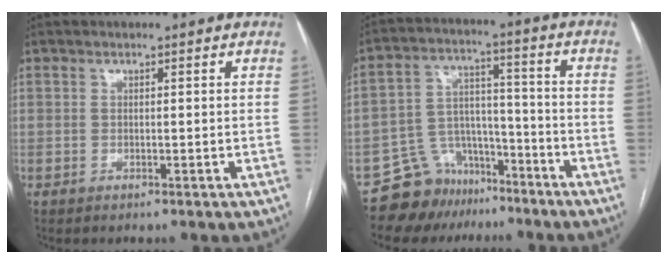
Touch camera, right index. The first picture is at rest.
{"total": 9.4, "force": [-7.5, 5.7, 0.4], "torque": [-0.004, 0.056, -0.124]}